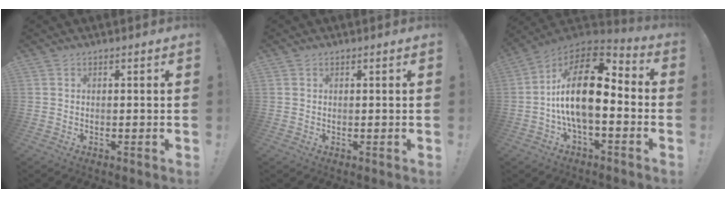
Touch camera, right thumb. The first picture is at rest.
{"total": 0.7, "force": [0.5, 0.5, 0.2], "torque": [0.002, -0.001, 0.009]}
{"total": 18.8, "force": [0.3, 8.3, 16.8], "torque": [-0.307, 0.005, 0.002]}